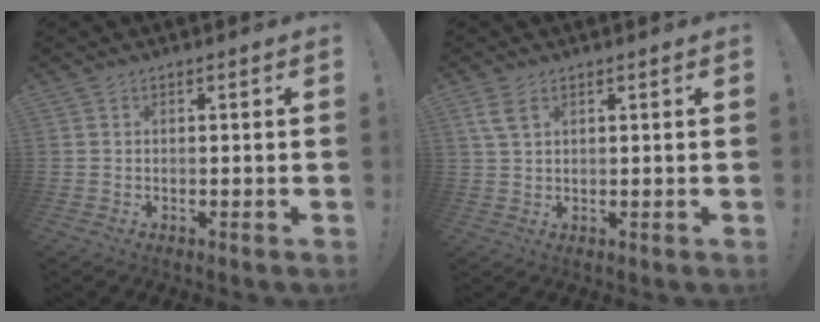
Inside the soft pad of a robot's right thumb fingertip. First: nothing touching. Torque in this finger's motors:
{"motor_torque": [-0.07, -0.12, 0.06, 0.01, -0.01]}